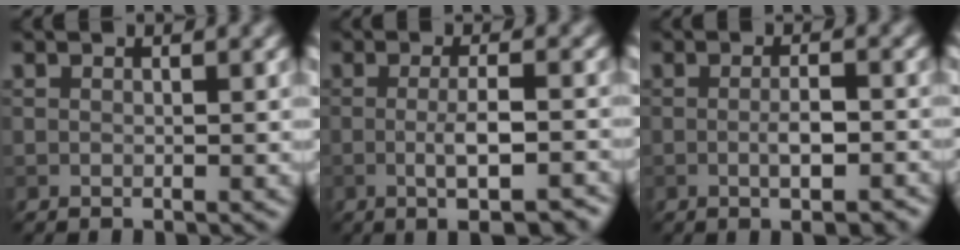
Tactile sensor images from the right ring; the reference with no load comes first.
{"total": 5.0, "force": [-1.4, 1.2, 4.7], "torque": [-0.073, -0.003, -0.019]}
{"total": 3.2, "force": [-0.9, 0.8, 3.0], "torque": [-0.050, -0.003, -0.010]}